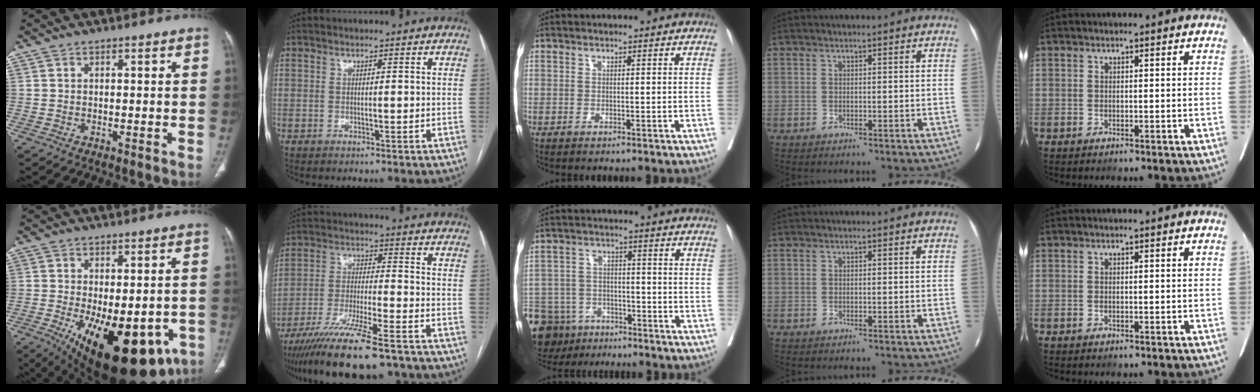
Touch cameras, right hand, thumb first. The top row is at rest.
{"thumb": {"total": 23.6, "force": [-9.6, 11.1, 18.5], "torque": [-0.221, -0.017, -0.116]}, "index": {"total": 17.5, "force": [-13.5, 2.0, 11.1], "torque": [-0.196, -0.045, -0.229]}, "middle": {"total": 14.1, "force": [-10.3, 8.5, 4.5], "torque": [-0.113, 0.004, -0.163]}}